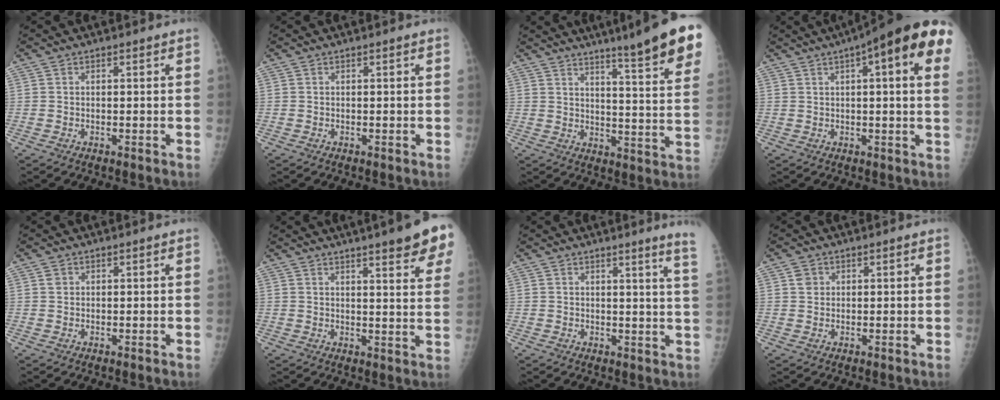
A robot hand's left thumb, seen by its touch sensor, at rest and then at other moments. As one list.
[{"total": 0.0}, {"total": 17.6, "force": [11.9, 1.0, 12.9], "torque": [-0.149, -0.065, 0.152]}, {"total": 17.9, "force": [6.8, 4.1, 16.0], "torque": [-0.212, 0.015, 0.079]}, {"total": 0.9, "force": [0.4, 0.8, 0.3], "torque": [0.000, 0.000, 0.007]}, {"total": 13.0, "force": [8.5, 2.0, 9.6], "torque": [-0.101, -0.031, 0.095]}, {"total": 6.8, "force": [5.1, -1.4, 4.4], "torque": [-0.056, -0.047, 0.041]}, {"total": 1.8, "force": [0.7, 1.6, 0.6], "torque": [-0.001, -0.002, 0.009]}]